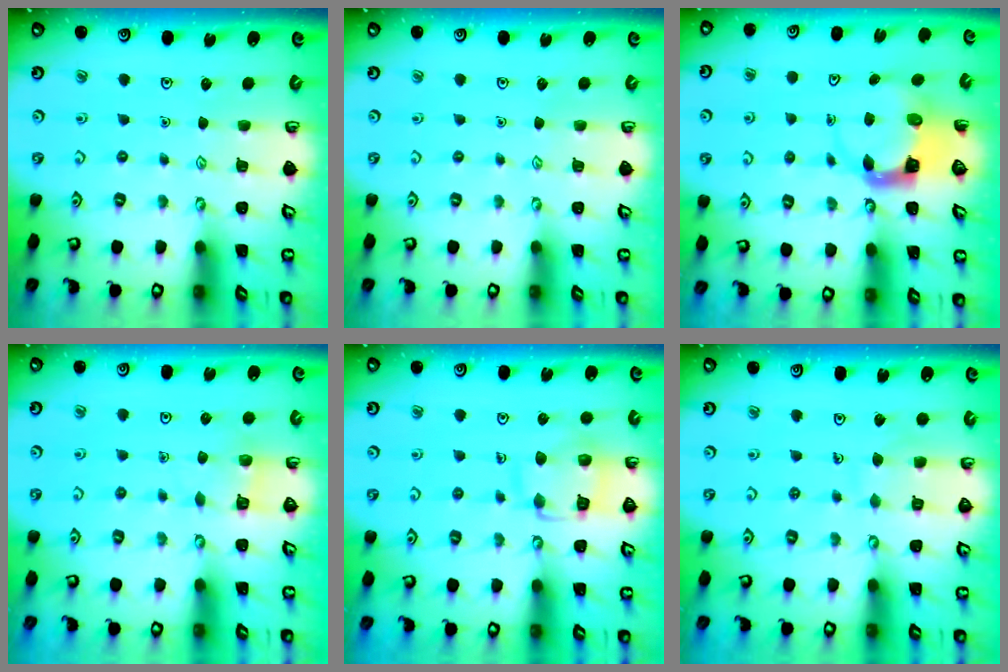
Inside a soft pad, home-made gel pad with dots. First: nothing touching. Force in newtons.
{"total": 0.0}
{"total": 3.7, "press": 3.6, "slide": 0.6}
{"total": 4.7, "press": 4.7, "slide": 0.3}
{"total": 12.6, "press": 12.5, "slide": 1.3}
{"total": 5.9, "press": 5.9, "slide": 0.2}